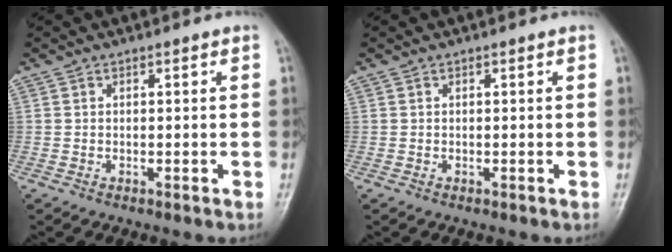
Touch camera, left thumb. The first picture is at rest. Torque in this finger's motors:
{"motor_torque": [0.00, 0.00, -0.03, -0.02, 0.00]}